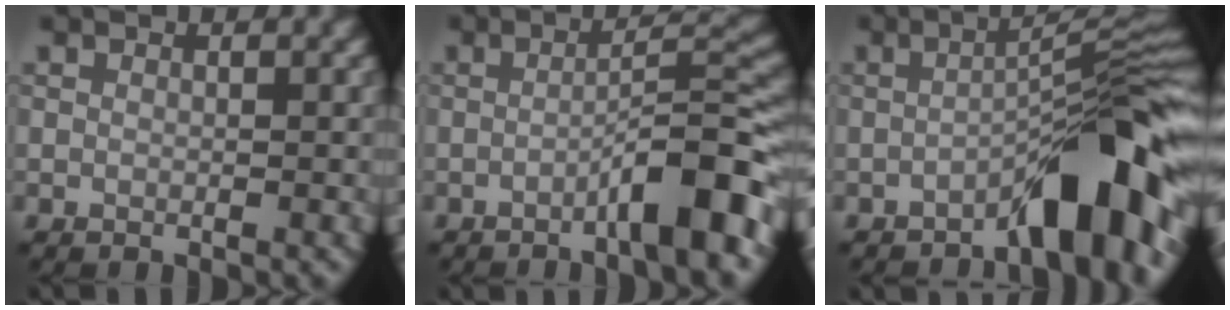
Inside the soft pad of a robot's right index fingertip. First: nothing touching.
{"total": 6.5, "force": [-3.0, 0.9, 5.7], "torque": [-0.080, 0.023, -0.055]}
{"total": 8.7, "force": [-4.6, 1.6, 7.2], "torque": [-0.094, 0.028, -0.078]}